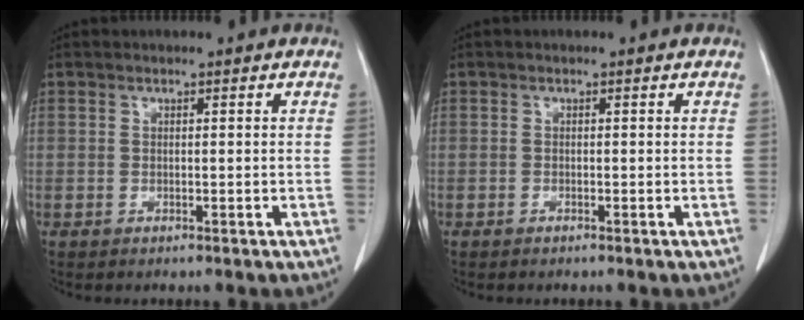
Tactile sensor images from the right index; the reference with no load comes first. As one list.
[{"total": 0.0}]